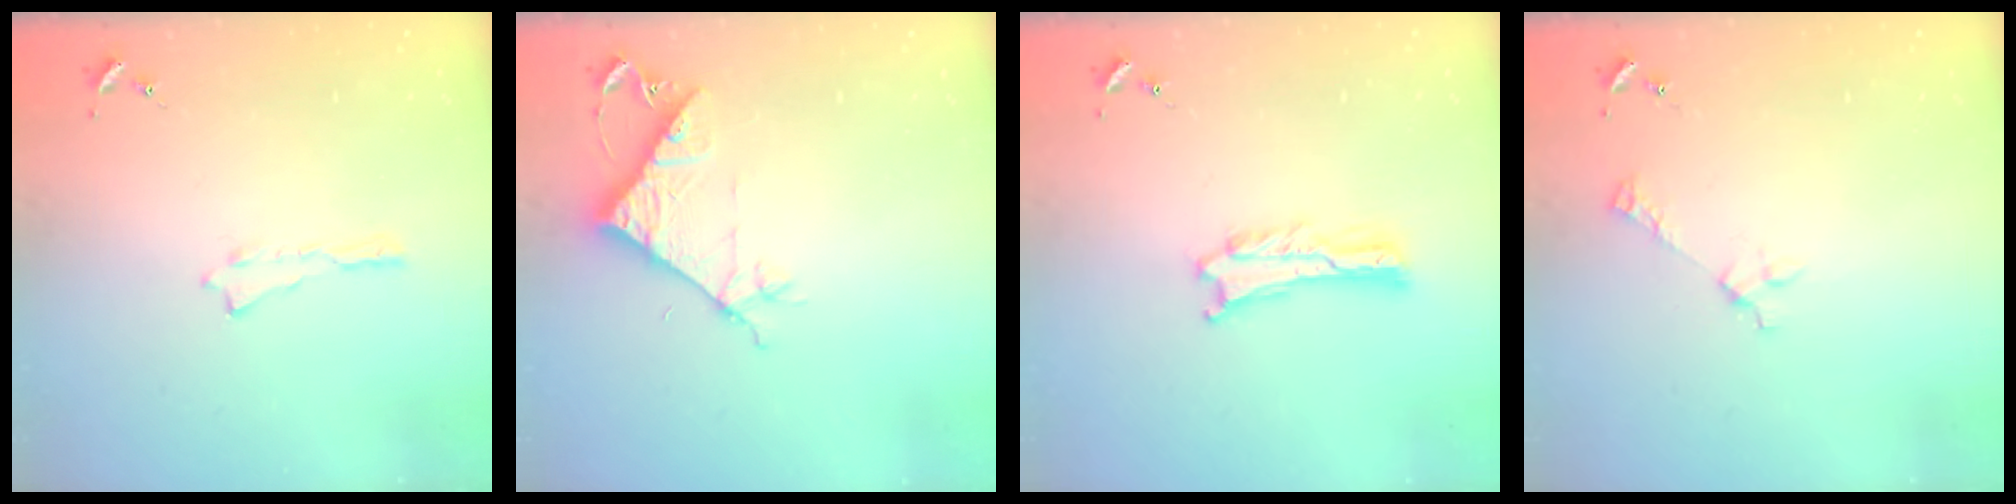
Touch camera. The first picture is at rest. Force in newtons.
{"total": 8.1, "press": 8.1, "slide": 0.5}
{"total": 1.0, "press": 1.0, "slide": 0.2}
{"total": 2.6, "press": 2.6, "slide": 0.3}